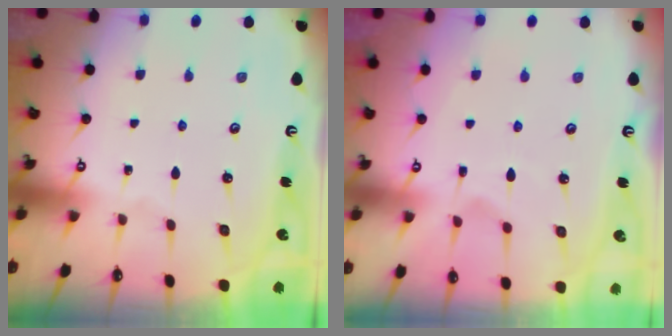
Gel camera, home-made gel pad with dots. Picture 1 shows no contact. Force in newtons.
{"total": 2.5, "press": 2.2, "slide": 1.2}